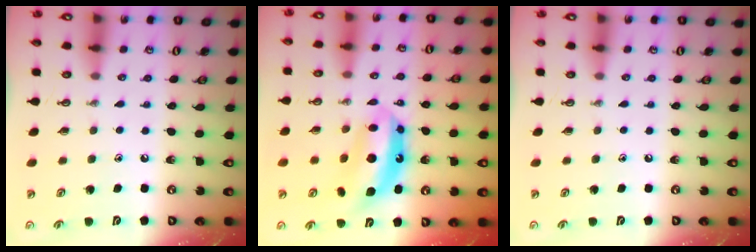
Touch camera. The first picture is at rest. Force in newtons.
{"total": 11.2, "press": 11.2, "slide": 1.3}
{"total": 0.0}